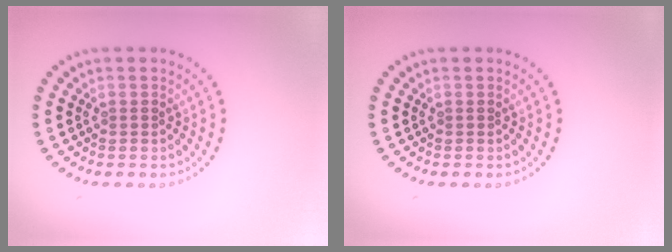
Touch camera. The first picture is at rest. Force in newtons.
{"total": 0.0}